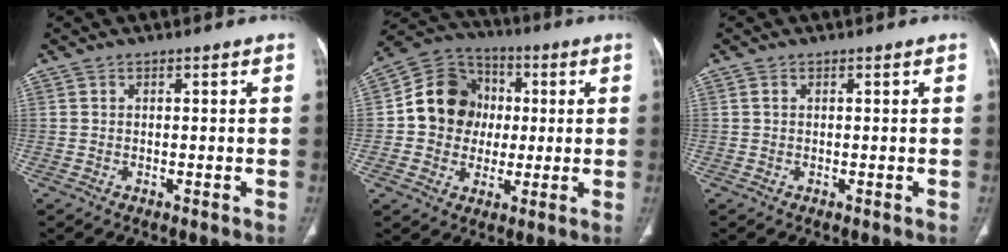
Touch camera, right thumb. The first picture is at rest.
{"total": 13.6, "force": [0.7, 12.2, 5.9], "torque": [-0.066, 0.021, 0.005]}
{"total": 0.5, "force": [0.1, 0.4, 0.3], "torque": [-0.008, 0.002, 0.002]}